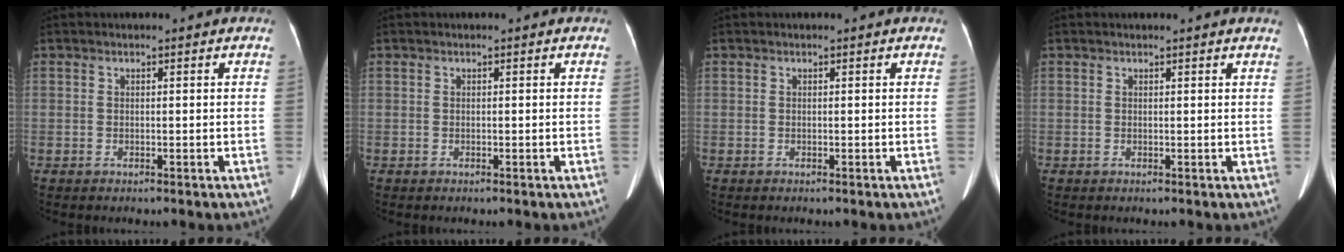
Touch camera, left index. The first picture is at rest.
{"total": 0.0}
{"total": 0.0}
{"total": 1.9, "force": [1.8, -0.1, 0.6], "torque": [-0.015, 0.006, 0.015]}